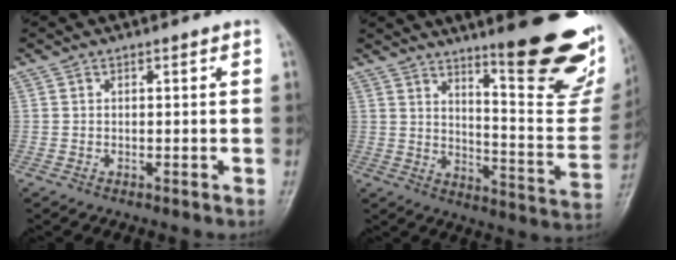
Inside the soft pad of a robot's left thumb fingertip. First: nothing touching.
{"total": 24.0, "force": [15.5, 4.9, 17.7], "torque": [-0.202, -0.106, 0.215]}